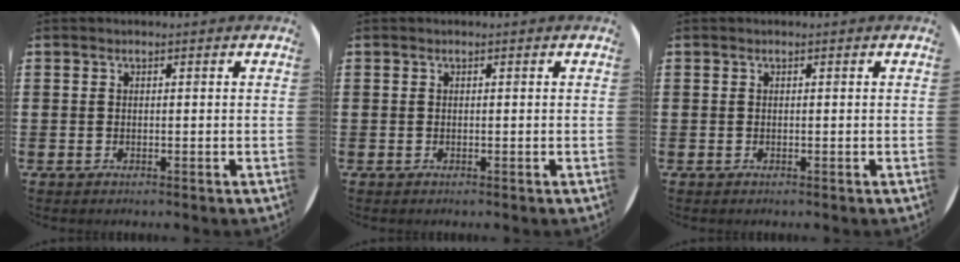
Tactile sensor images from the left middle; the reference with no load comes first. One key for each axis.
{"total": 0.0}
{"total": 0.0}